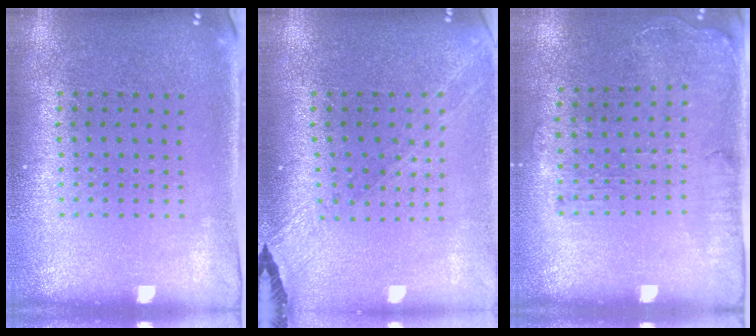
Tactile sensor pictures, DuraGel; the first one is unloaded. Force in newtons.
{"total": 1.4, "press": 1.3, "slide": 0.2}
{"total": 1.2, "press": 1.1, "slide": 0.5}